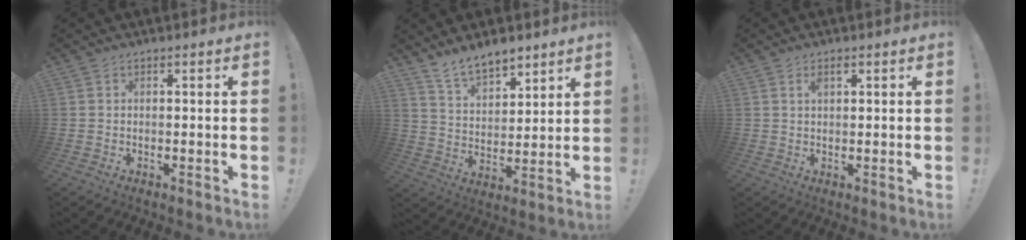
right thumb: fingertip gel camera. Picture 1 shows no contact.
{"total": 9.7, "force": [8.4, 3.8, 3.2], "torque": [-0.067, -0.059, 0.164]}
{"total": 1.9, "force": [1.0, 0.8, 1.3], "torque": [-0.021, -0.001, 0.016]}